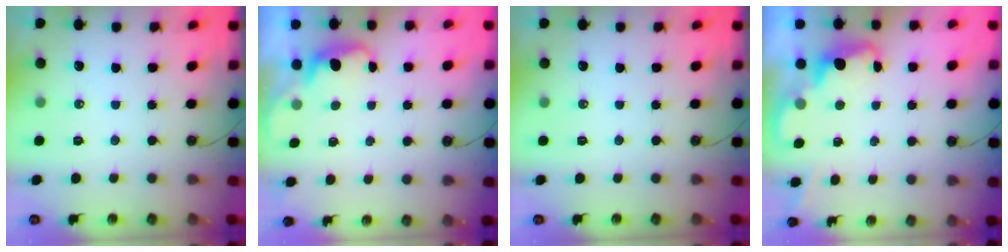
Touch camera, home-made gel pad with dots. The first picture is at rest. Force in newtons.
{"total": 1.9, "press": 1.7, "slide": 0.9}
{"total": 0.0}
{"total": 2.3, "press": 2.3, "slide": 0.6}